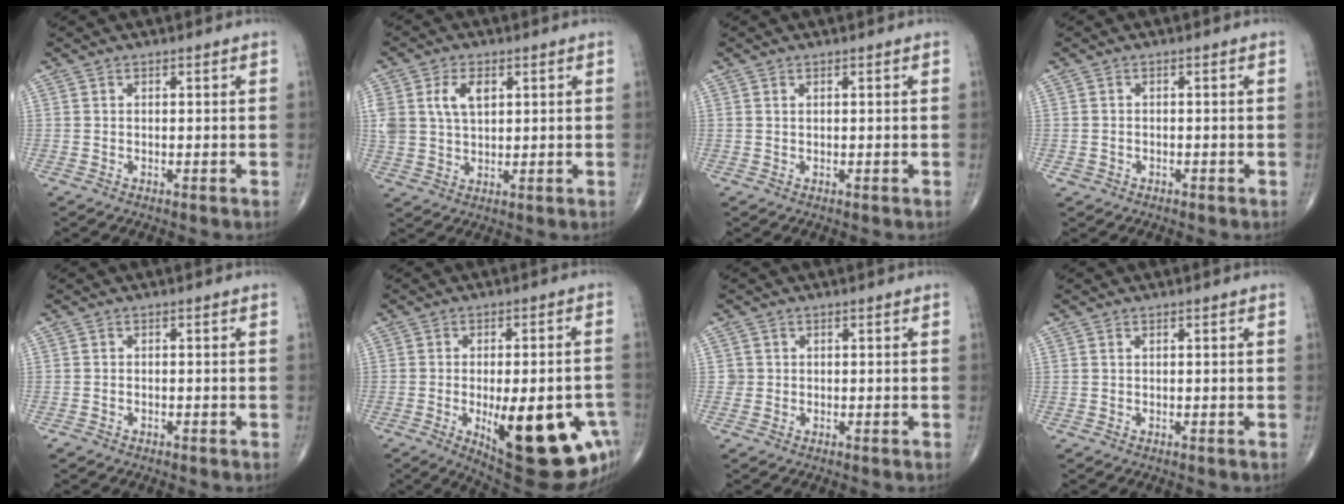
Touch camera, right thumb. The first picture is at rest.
{"total": 7.8, "force": [2.5, 4.9, 5.6], "torque": [-0.106, 0.000, 0.053]}
{"total": 0.0}
{"total": 1.3, "force": [-0.6, 1.1, 0.2], "torque": [-0.005, 0.007, -0.008]}
{"total": 1.0, "force": [-0.7, 0.6, 0.2], "torque": [-0.008, 0.001, -0.014]}
{"total": 22.6, "force": [-7.6, 8.6, 19.5], "torque": [-0.202, 0.003, -0.080]}
{"total": 1.2, "force": [0.0, 1.2, 0.0], "torque": [0.009, 0.005, -0.002]}
{"total": 0.0}